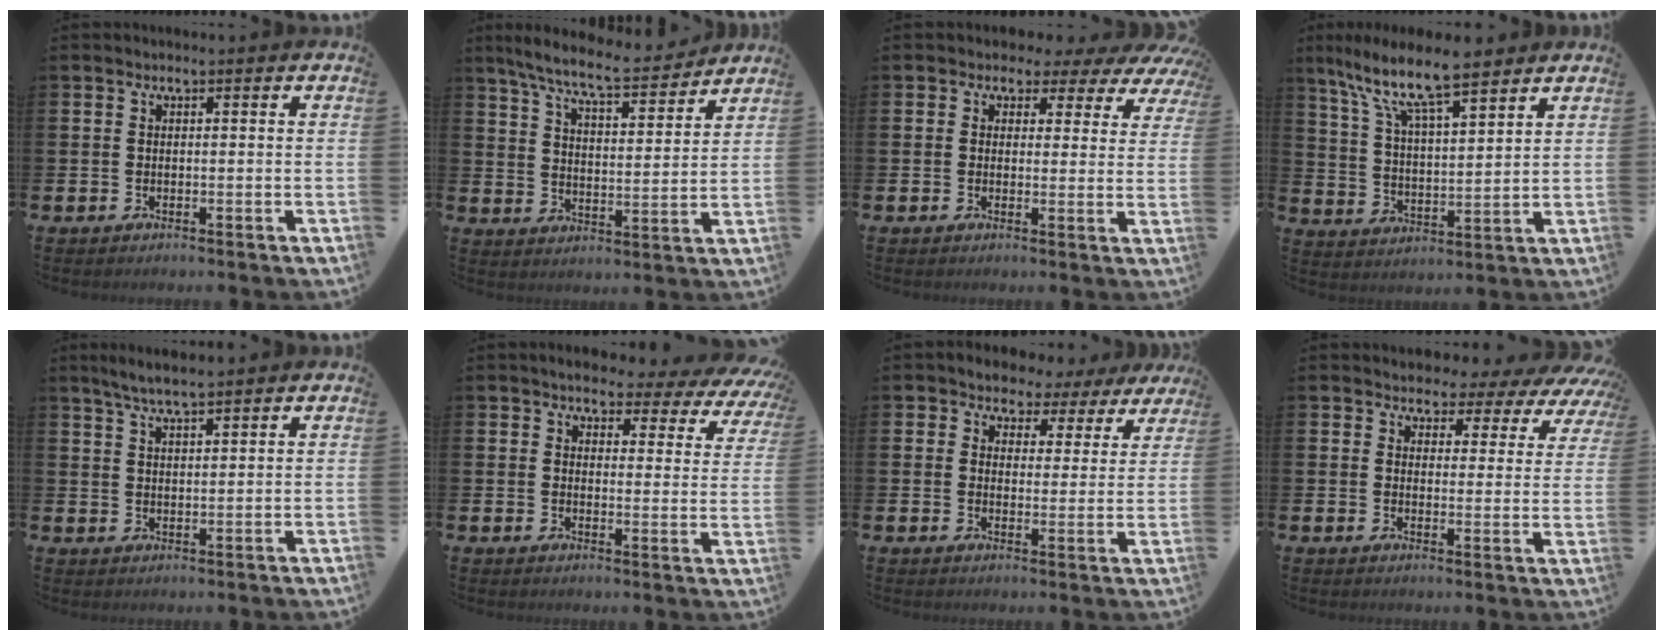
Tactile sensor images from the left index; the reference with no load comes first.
{"total": 8.1, "force": [7.4, 0.8, 3.1], "torque": [-0.086, -0.045, 0.128]}
{"total": 2.2, "force": [1.1, 1.8, 0.3], "torque": [-0.007, -0.017, 0.007]}
{"total": 9.8, "force": [8.2, 2.1, 4.9], "torque": [-0.118, -0.042, 0.142]}
{"total": 4.4, "force": [4.0, 0.2, 1.8], "torque": [-0.043, -0.009, 0.071]}
{"total": 3.8, "force": [3.4, 1.3, 0.8], "torque": [-0.021, -0.034, 0.052]}
{"total": 3.7, "force": [3.0, 2.1, 0.0], "torque": [-0.016, -0.025, 0.046]}
{"total": 3.2, "force": [2.9, 1.5, 0.2], "torque": [-0.016, -0.030, 0.043]}